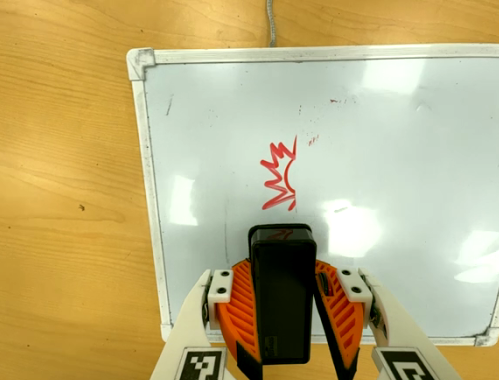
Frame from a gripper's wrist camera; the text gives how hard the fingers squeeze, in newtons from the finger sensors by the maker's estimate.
{"total": 8.5, "left": 8.4, "right": 8.7}